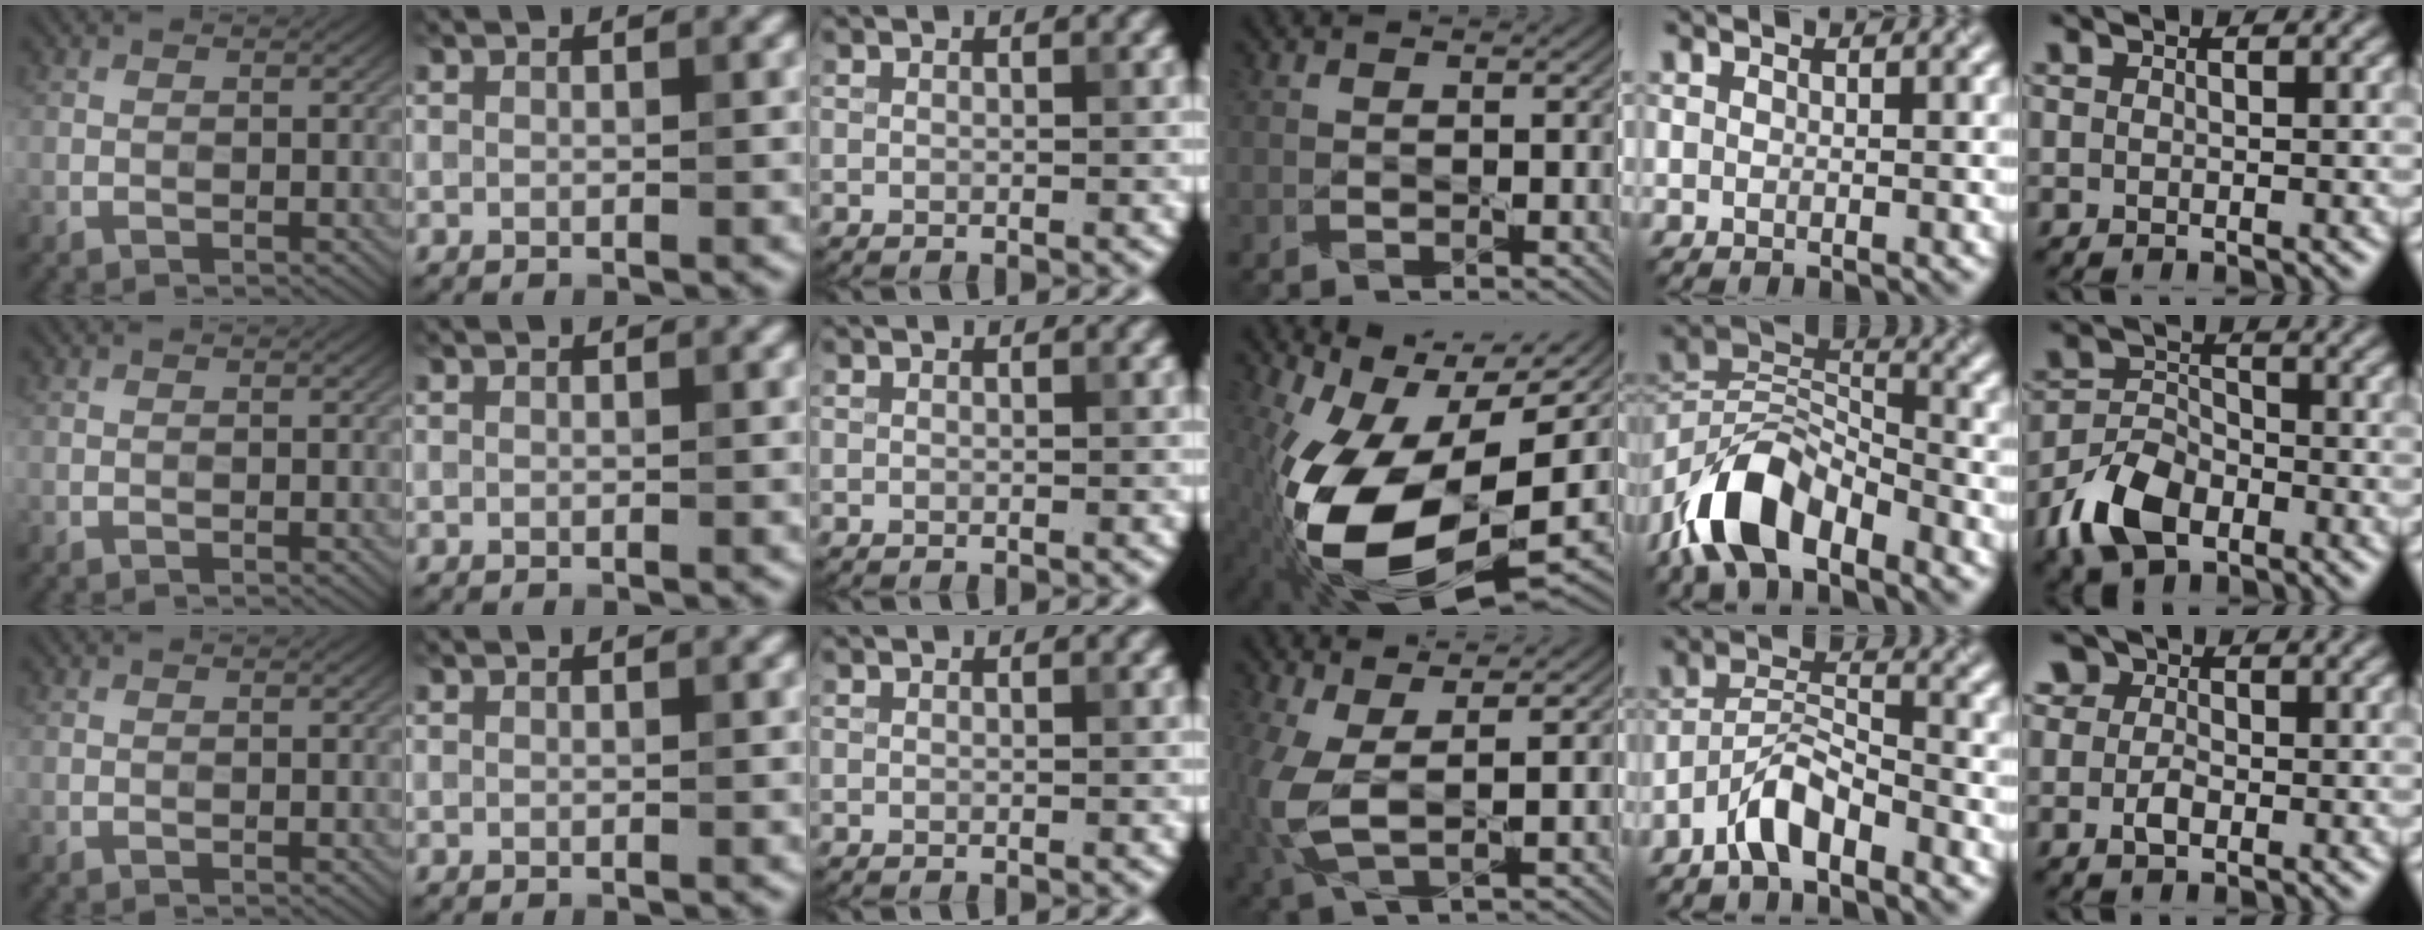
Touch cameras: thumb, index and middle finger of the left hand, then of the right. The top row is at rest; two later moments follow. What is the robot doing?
{"motion": "lift_and_place", "object": "knife"}